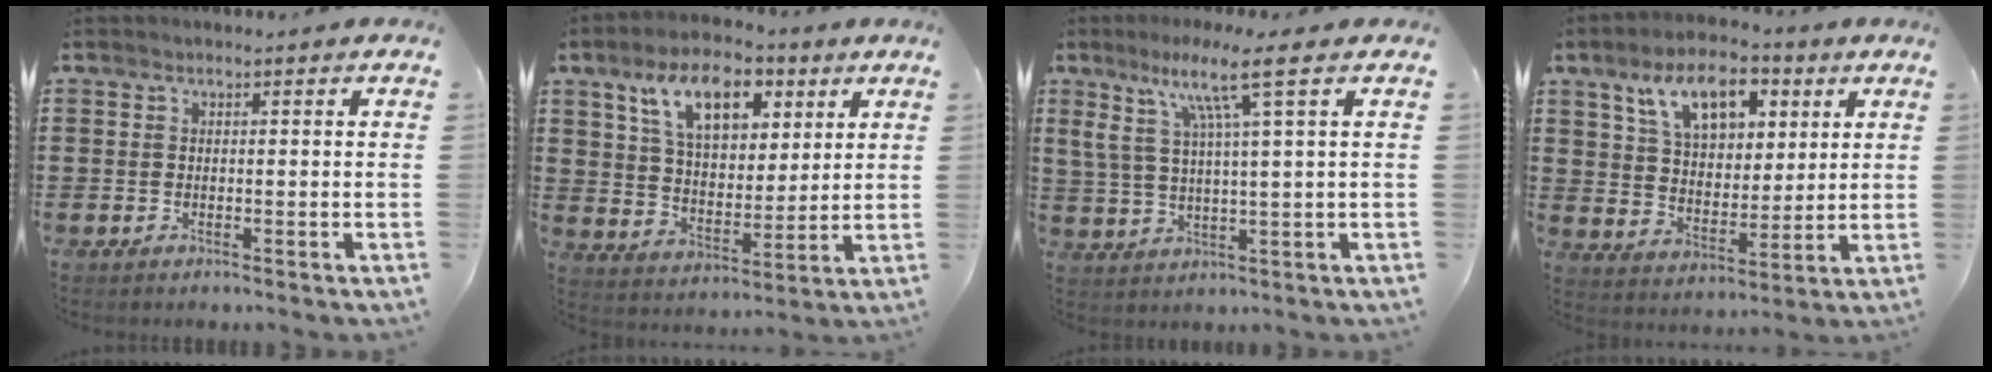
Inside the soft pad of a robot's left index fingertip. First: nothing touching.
{"total": 11.1, "force": [6.3, 5.6, 7.2], "torque": [-0.139, 0.003, 0.111]}
{"total": 9.5, "force": [4.9, 0.5, 8.0], "torque": [-0.169, -0.002, 0.082]}
{"total": 10.1, "force": [6.0, 5.2, 6.2], "torque": [-0.121, -0.002, 0.103]}